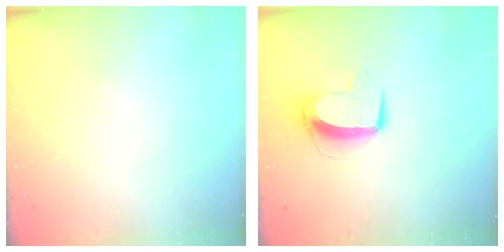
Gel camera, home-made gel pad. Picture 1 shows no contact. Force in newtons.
{"total": 10.3, "press": 10.2, "slide": 1.1}